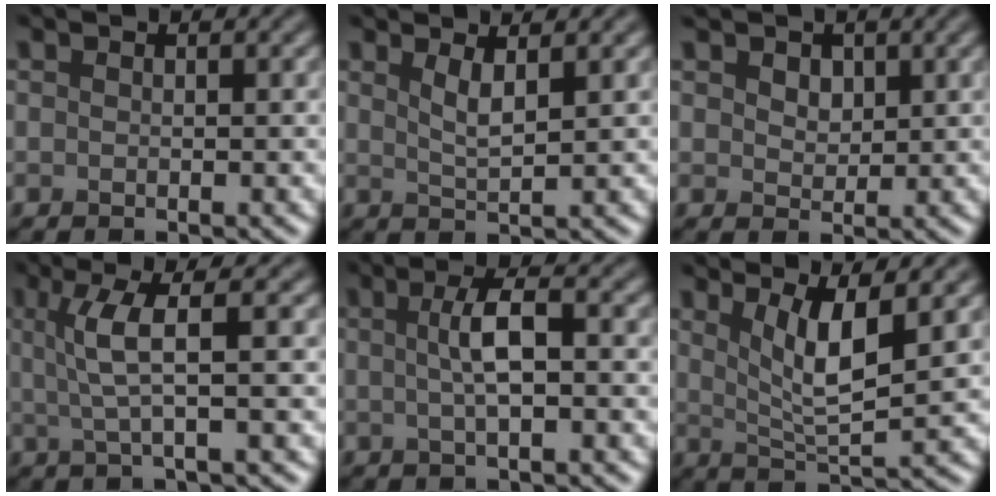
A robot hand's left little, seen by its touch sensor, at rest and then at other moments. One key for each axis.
{"total": 2.1, "fx": 1.2, "fy": 0.5, "fz": 1.7, "tx": -0.029, "ty": -0.004, "tz": 0.022}
{"total": 2.7, "fx": 1.6, "fy": 1.8, "fz": 1.3, "tx": -0.031, "ty": 0.006, "tz": 0.020}
{"total": 3.9, "fx": 0.7, "fy": 0.6, "fz": 3.8, "tx": -0.076, "ty": 0.003, "tz": 0.016}
{"total": 3.1, "fx": 0.2, "fy": 0.7, "fz": 3.0, "tx": -0.059, "ty": 0.008, "tz": 0.001}
{"total": 4.6, "fx": 1.8, "fy": 1.0, "fz": 4.1, "tx": -0.078, "ty": -0.010, "tz": 0.036}